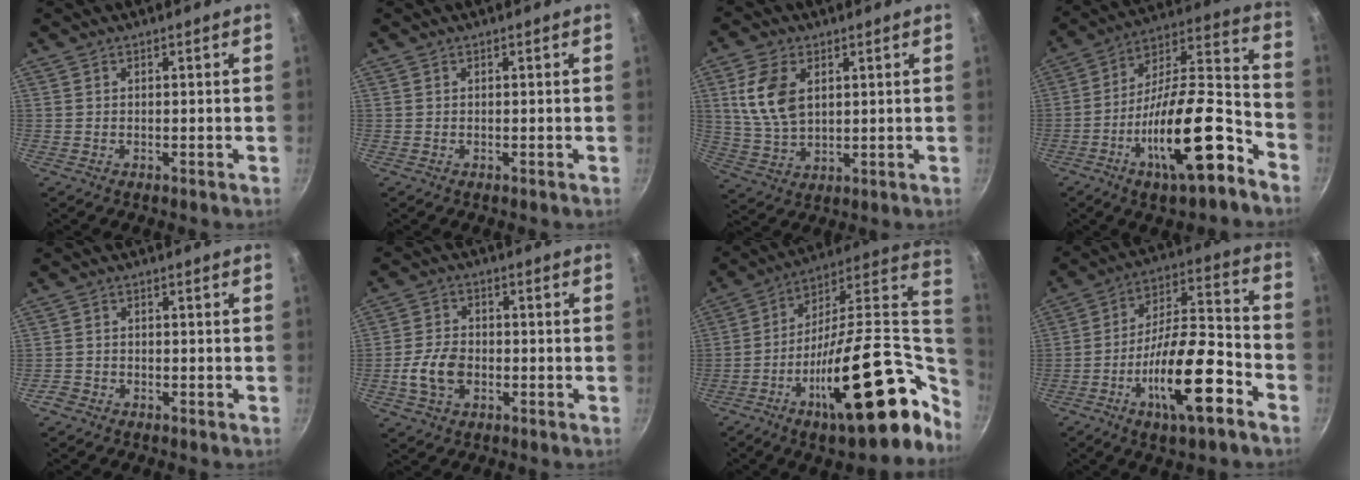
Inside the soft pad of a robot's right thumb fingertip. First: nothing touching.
{"total": 0.0}
{"total": 10.4, "force": [2.9, 6.6, 7.5], "torque": [-0.138, -0.016, 0.061]}
{"total": 22.9, "force": [-10.8, 7.9, 18.6], "torque": [-0.265, 0.067, -0.186]}
{"total": 2.0, "force": [-1.5, 1.2, 0.5], "torque": [-0.016, 0.017, -0.030]}
{"total": 7.5, "force": [-2.1, 5.2, 5.1], "torque": [-0.089, 0.017, -0.045]}
{"total": 30.8, "force": [-4.3, 12.2, 28.0], "torque": [-0.393, 0.014, -0.064]}
{"total": 18.6, "force": [-8.3, 6.0, 15.5], "torque": [-0.245, 0.051, -0.146]}